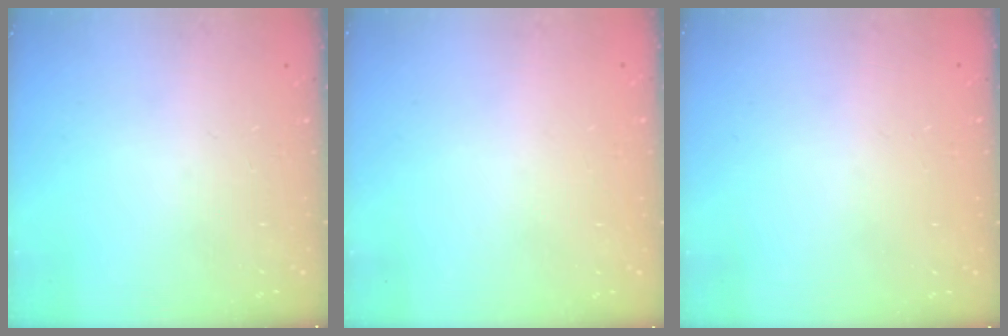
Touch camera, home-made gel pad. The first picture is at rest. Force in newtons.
{"total": 0.6, "press": 0.6, "slide": 0.1}
{"total": 0.7, "press": 0.7, "slide": 0.1}